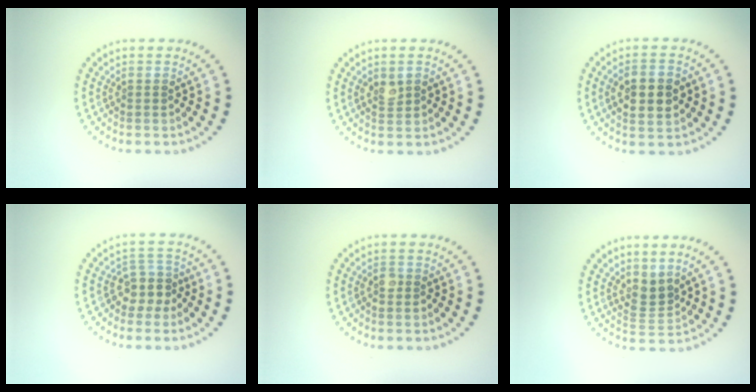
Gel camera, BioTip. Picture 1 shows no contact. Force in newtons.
{"total": 1.4, "press": 1.4, "slide": 0.2}
{"total": 4.6, "press": 4.6, "slide": 0.1}
{"total": 2.8, "press": 2.2, "slide": 1.6}
{"total": 0.9, "press": 0.8, "slide": 0.4}
{"total": 2.3, "press": 1.7, "slide": 1.6}